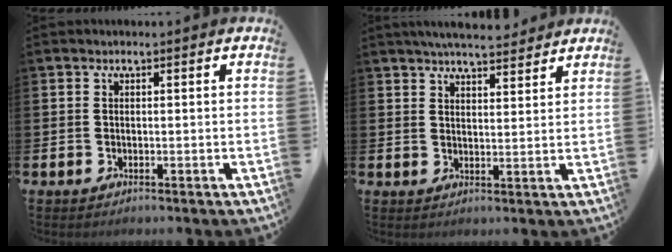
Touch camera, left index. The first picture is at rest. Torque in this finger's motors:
{"motor_torque": [1.03, -1.11, 0.41, 0.14]}